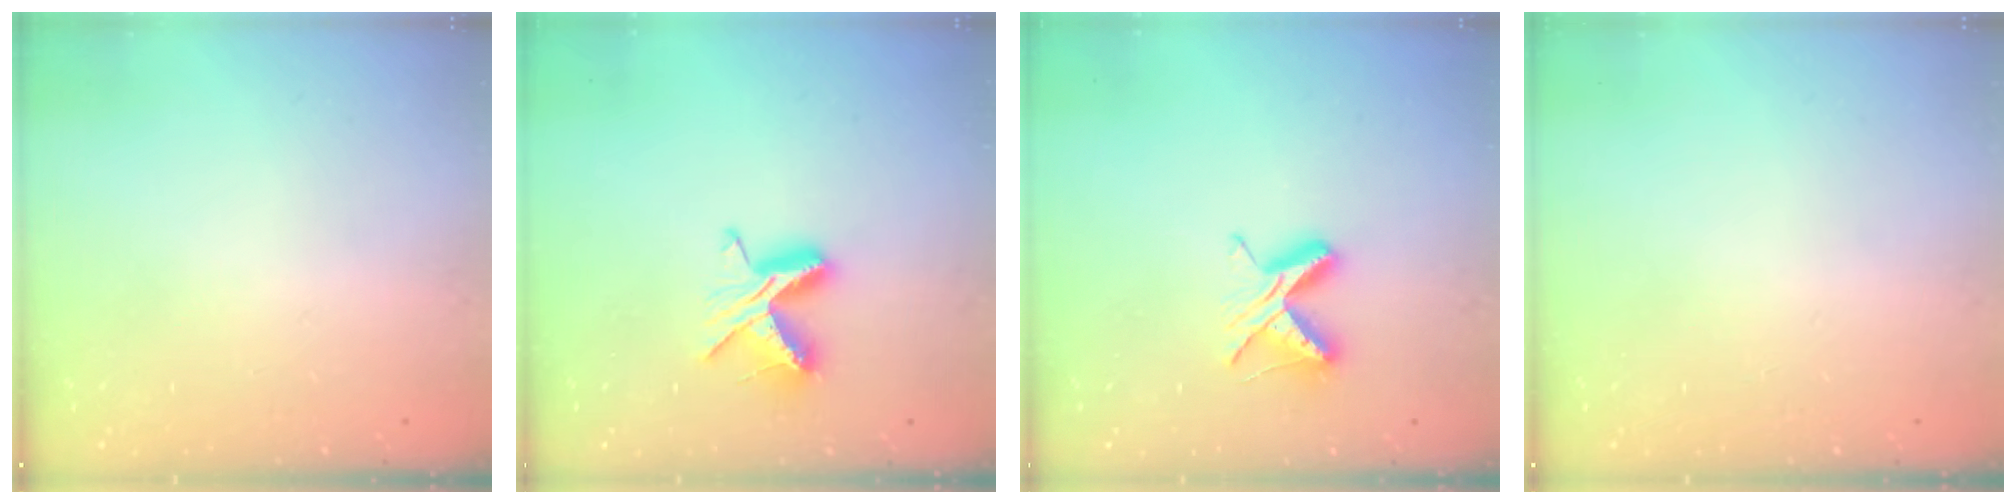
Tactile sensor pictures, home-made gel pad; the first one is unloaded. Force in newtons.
{"total": 8.5, "press": 8.5, "slide": 0.5}
{"total": 7.5, "press": 7.4, "slide": 0.8}
{"total": 0.0}